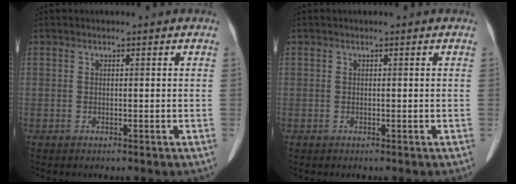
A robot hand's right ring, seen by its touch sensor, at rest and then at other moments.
{"total": 0.0}